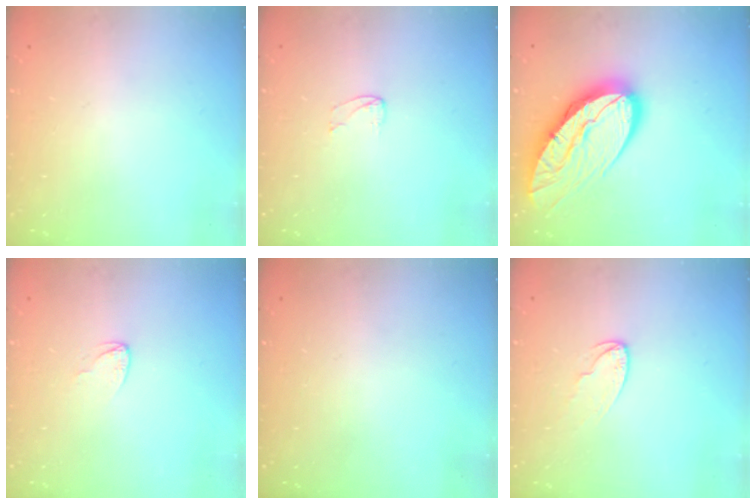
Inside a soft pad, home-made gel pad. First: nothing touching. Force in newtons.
{"total": 2.9, "press": 2.9, "slide": 0.2}
{"total": 19.3, "press": 19.1, "slide": 2.1}
{"total": 2.7, "press": 2.7, "slide": 0.2}
{"total": 0.0}
{"total": 5.5, "press": 5.5, "slide": 0.5}